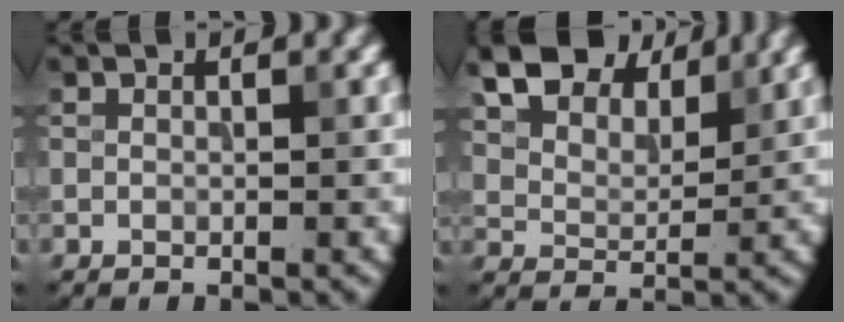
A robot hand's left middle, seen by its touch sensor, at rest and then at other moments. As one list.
[{"total": 7.9, "force": [5.8, 3.7, 3.7], "torque": [-0.082, 0.009, 0.097]}]